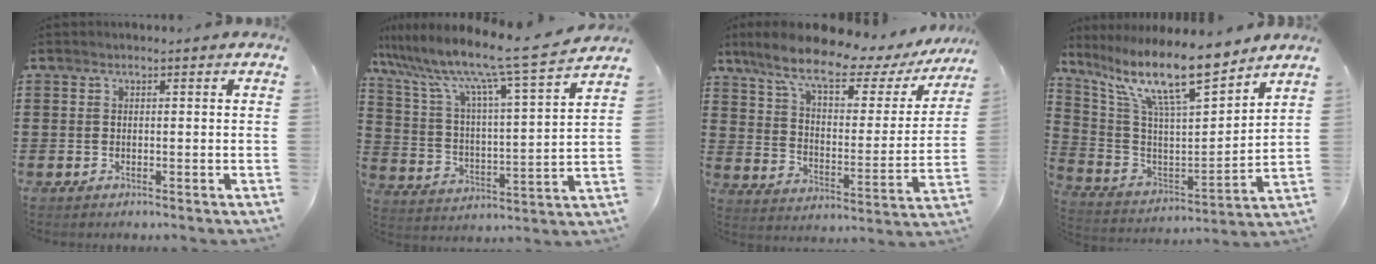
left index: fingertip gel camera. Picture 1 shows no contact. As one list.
[{"total": 10.1, "force": [8.6, -1.0, 5.2], "torque": [-0.135, -0.062, 0.134]}, {"total": 10.9, "force": [8.1, 2.5, 6.9], "torque": [-0.154, -0.041, 0.136]}, {"total": 14.1, "force": [10.6, 2.6, 8.9], "torque": [-0.192, -0.064, 0.177]}]